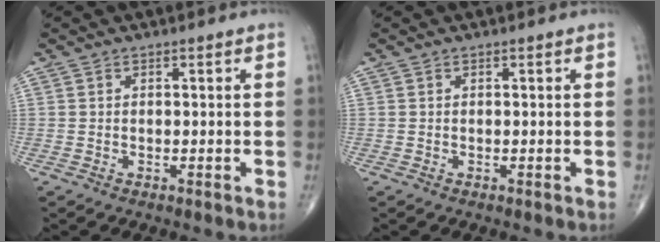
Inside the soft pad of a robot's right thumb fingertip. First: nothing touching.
{"total": 0.0}